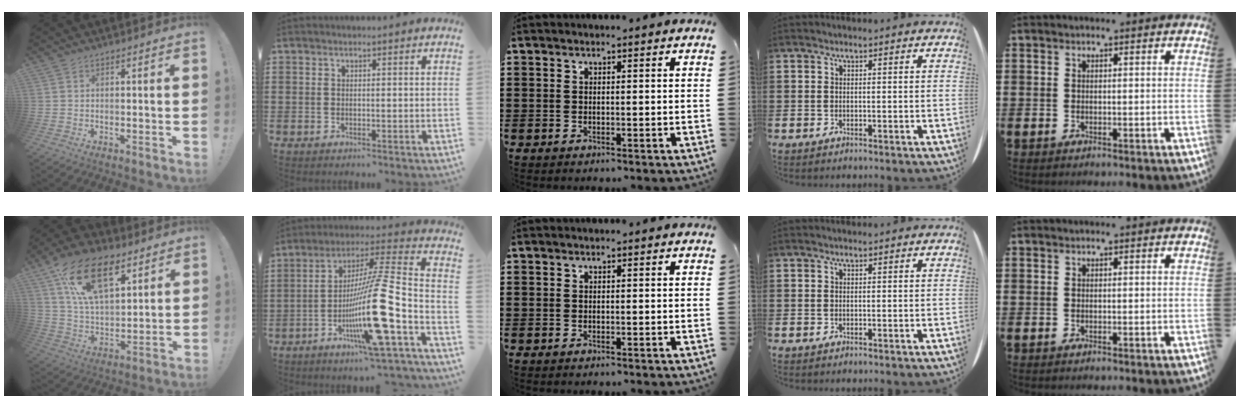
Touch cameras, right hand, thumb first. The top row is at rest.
{"thumb": {"total": 19.1, "force": [9.8, 10.4, 12.7], "torque": [-0.226, -0.048, 0.175]}, "index": {"total": 17.8, "force": [-7.2, 1.9, 16.2], "torque": [-0.291, -0.019, -0.130]}}